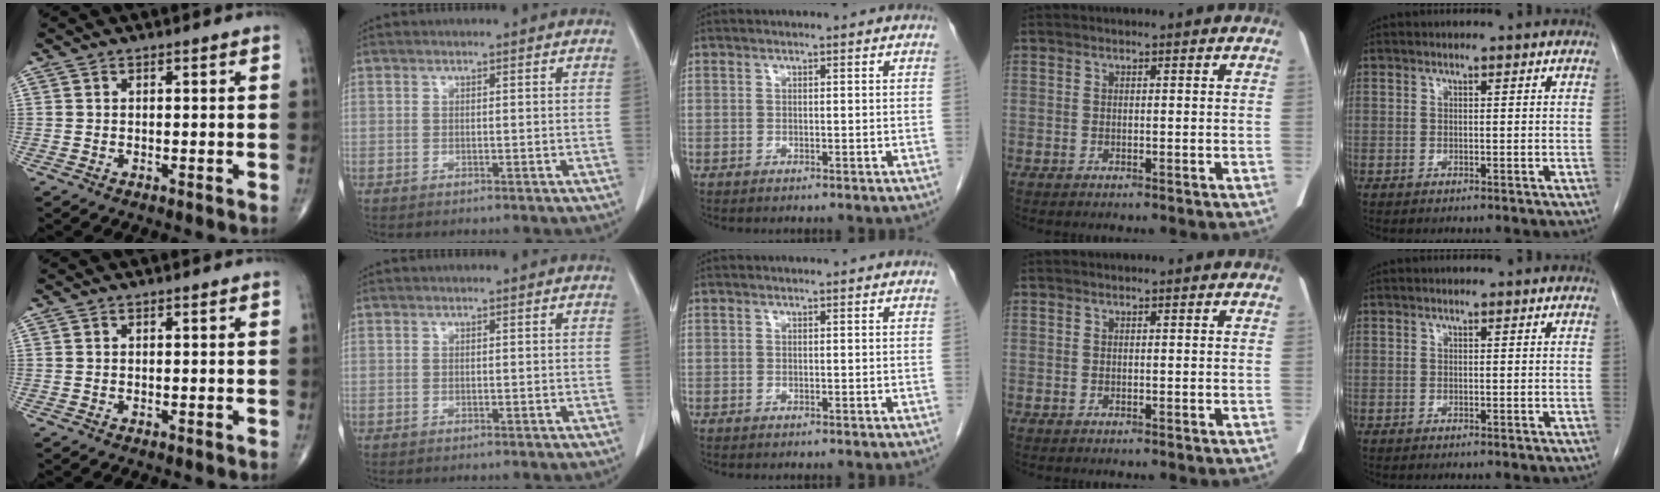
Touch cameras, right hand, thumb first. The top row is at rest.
{}